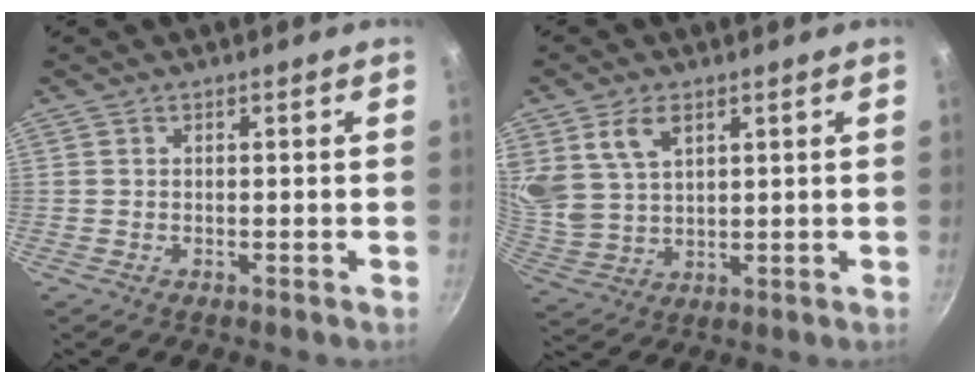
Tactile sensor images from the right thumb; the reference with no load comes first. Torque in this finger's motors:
{"motor_torque": [0.53, 2.70, 0.85, 0.62, 0.10]}